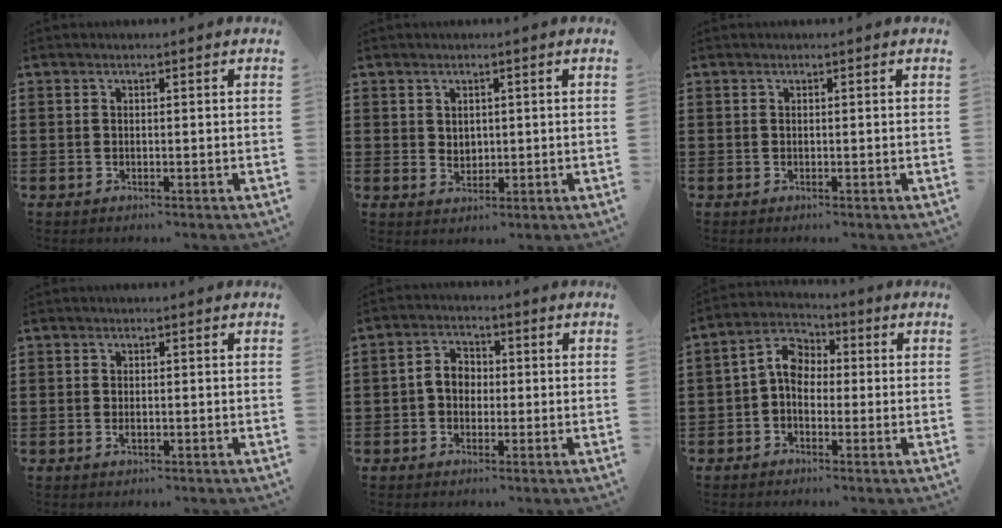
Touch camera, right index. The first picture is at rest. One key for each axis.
{"total": 1.9, "fx": 1.1, "fy": 1.6, "fz": 0.4, "tx": -0.012, "ty": 0.009, "tz": 0.019}
{"total": 0.0}
{"total": 0.7, "fx": -0.4, "fy": 0.4, "fz": 0.5, "tx": -0.011, "ty": -0.004, "tz": -0.006}
{"total": 4.0, "fx": -0.4, "fy": 3.0, "fz": 2.6, "tx": -0.055, "ty": 0.010, "tz": -0.010}
{"total": 5.5, "fx": 0.1, "fy": 3.9, "fz": 3.9, "tx": -0.096, "ty": 0.012, "tz": -0.006}